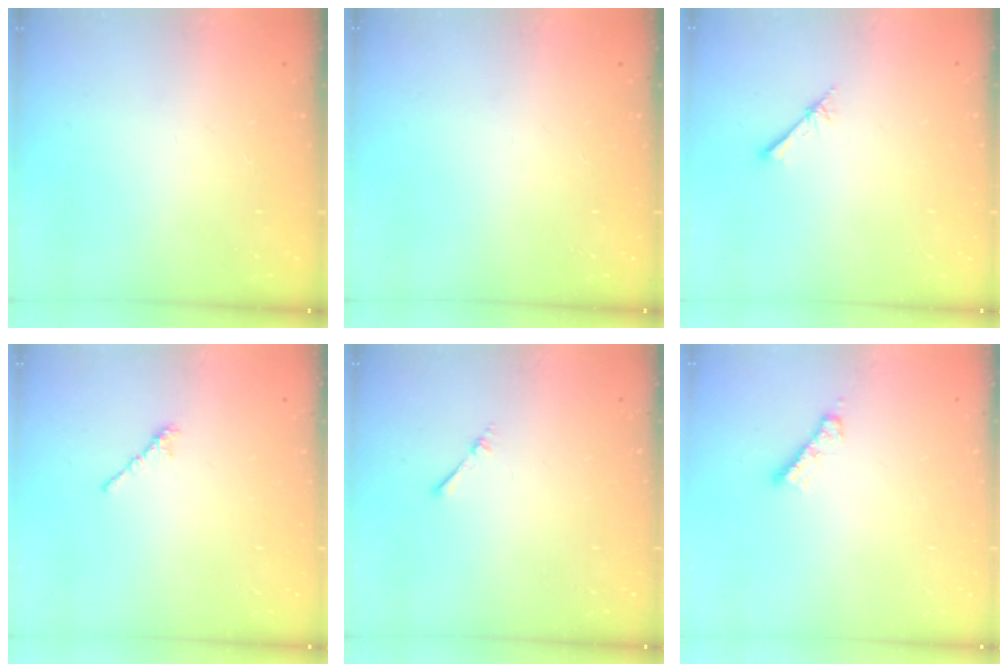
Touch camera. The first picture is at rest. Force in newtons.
{"total": 0.0}
{"total": 2.4, "press": 2.4, "slide": 0.3}
{"total": 2.4, "press": 2.3, "slide": 0.7}
{"total": 1.7, "press": 1.7, "slide": 0.3}
{"total": 4.0, "press": 4.0, "slide": 0.2}